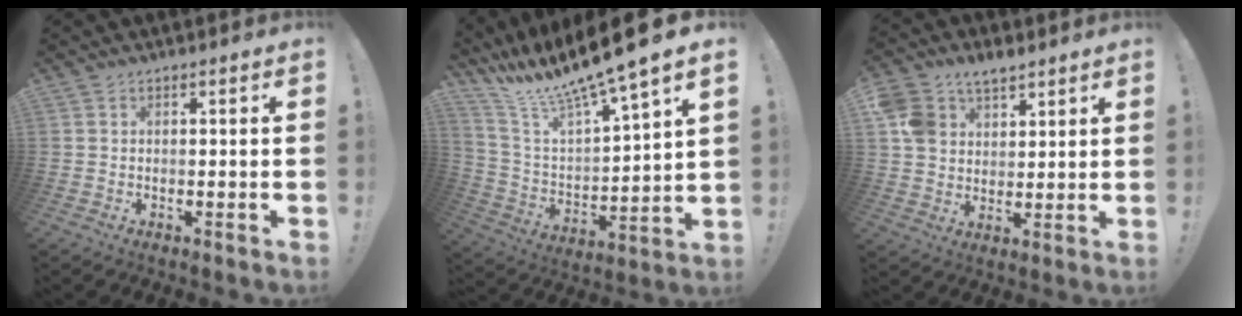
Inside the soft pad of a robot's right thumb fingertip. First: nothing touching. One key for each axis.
{"total": 14.7, "fx": 11.8, "fy": 1.2, "fz": 8.6, "tx": -0.166, "ty": -0.097, "tz": 0.193}
{"total": 8.6, "fx": 5.2, "fy": 6.2, "fz": 2.8, "tx": -0.046, "ty": -0.027, "tz": 0.106}